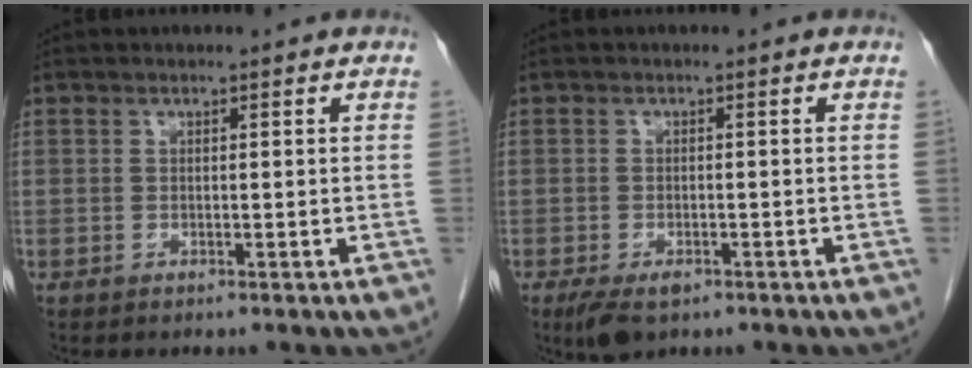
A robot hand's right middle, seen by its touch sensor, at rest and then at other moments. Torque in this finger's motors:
{"motor_torque": [0.44, -0.23, 0.03, 0.01]}